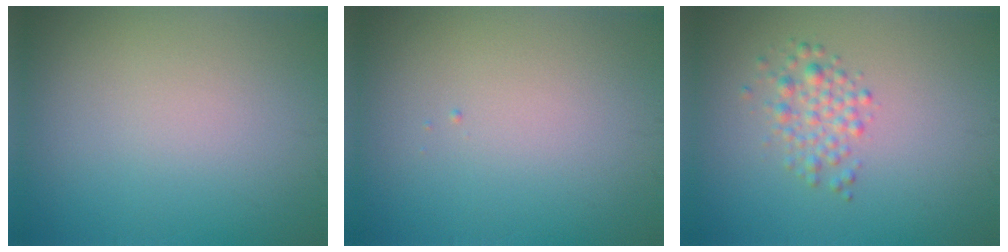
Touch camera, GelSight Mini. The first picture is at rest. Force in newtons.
{"total": 0.0}
{"total": 2.2, "press": 2.2, "slide": 0.1}